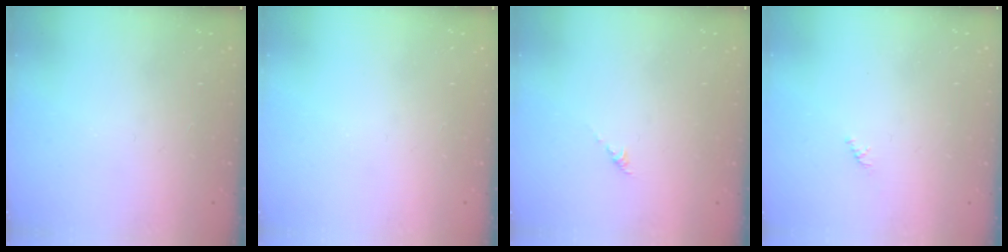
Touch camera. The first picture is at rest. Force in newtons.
{"total": 0.0}
{"total": 0.0}
{"total": 0.8, "press": 0.7, "slide": 0.4}